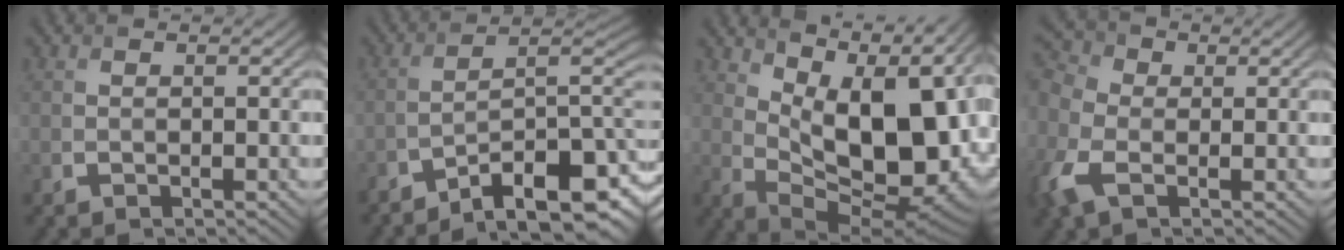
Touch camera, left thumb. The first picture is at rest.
{"total": 11.5, "force": [-7.9, 2.4, 8.0], "torque": [-0.113, 0.006, -0.128]}
{"total": 15.7, "force": [4.0, 7.1, 13.4], "torque": [-0.199, 0.011, 0.077]}
{"total": 8.0, "force": [-1.8, 5.4, 5.7], "torque": [-0.178, 0.002, -0.055]}